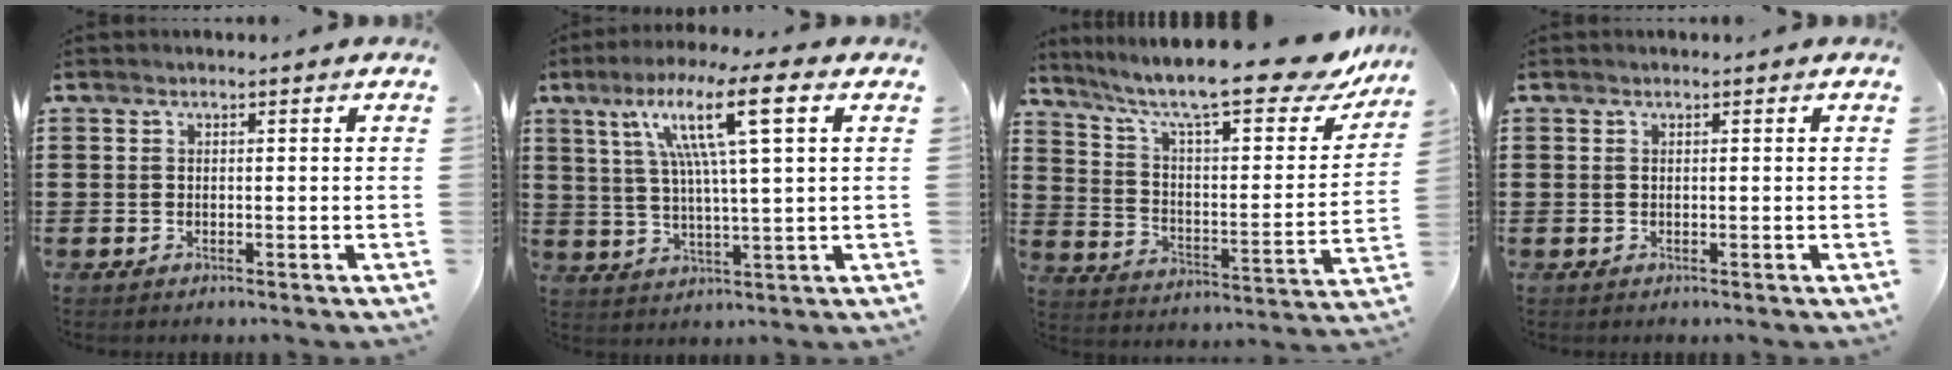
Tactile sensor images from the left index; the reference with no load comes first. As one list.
[{"total": 12.0, "force": [5.1, 1.1, 10.8], "torque": [-0.217, 0.012, 0.080]}, {"total": 13.1, "force": [10.2, 1.6, 8.0], "torque": [-0.157, -0.073, 0.163]}, {"total": 0.0}]